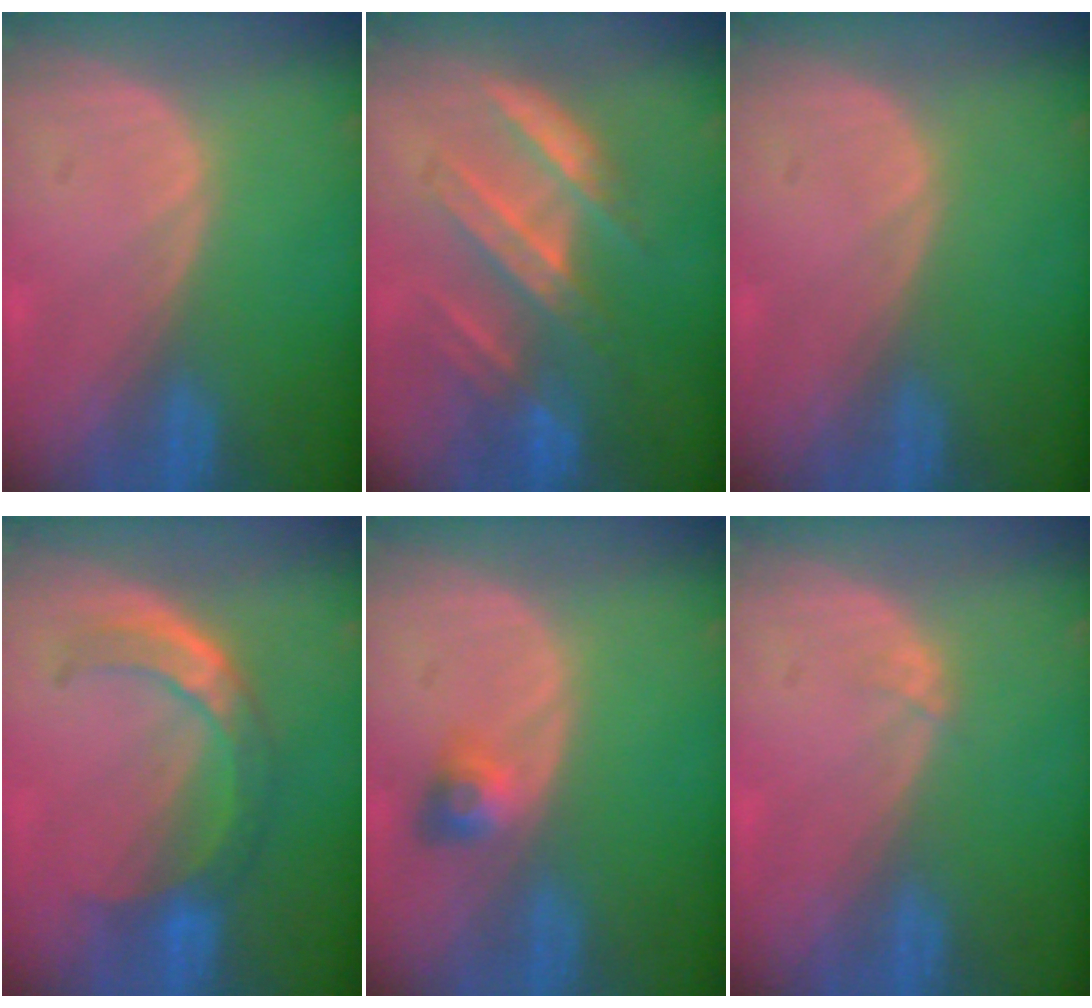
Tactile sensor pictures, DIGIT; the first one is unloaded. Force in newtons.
{"total": 7.1, "press": 7.1, "slide": 0.3}
{"total": 0.0}
{"total": 6.7, "press": 6.2, "slide": 2.5}
{"total": 3.0, "press": 2.7, "slide": 1.4}
{"total": 0.7, "press": 0.6, "slide": 0.3}